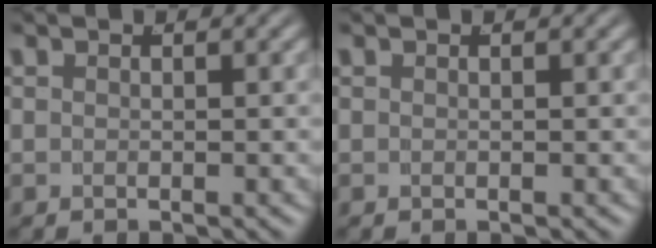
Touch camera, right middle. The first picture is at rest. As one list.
[{"total": 0.0}]